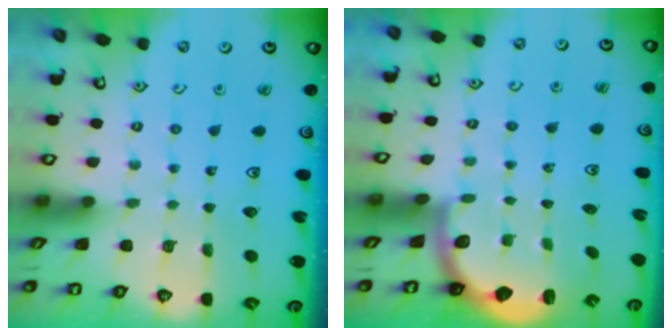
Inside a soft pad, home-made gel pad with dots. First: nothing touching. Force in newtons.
{"total": 2.1, "press": 2.0, "slide": 0.8}